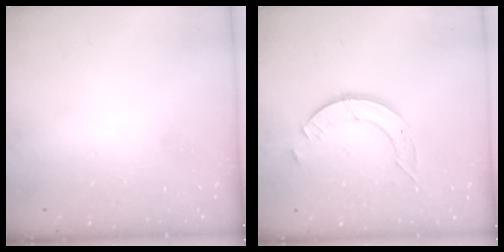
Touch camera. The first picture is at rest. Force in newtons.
{"total": 3.6, "press": 3.5, "slide": 0.3}